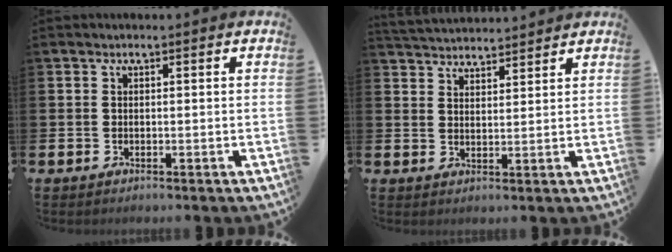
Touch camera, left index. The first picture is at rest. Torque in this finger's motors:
{"motor_torque": [-0.18, -1.41, 0.88, 0.08]}